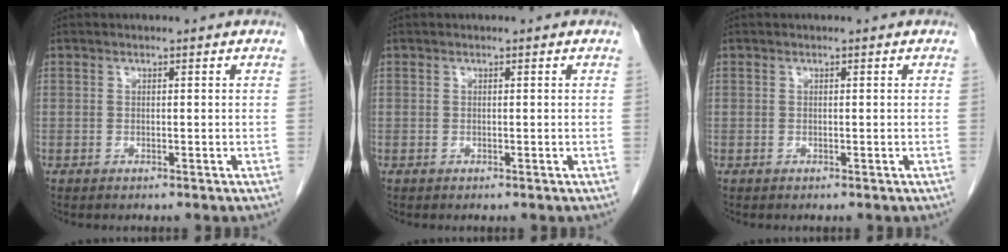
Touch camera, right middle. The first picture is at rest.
{"total": 0.0}
{"total": 0.0}